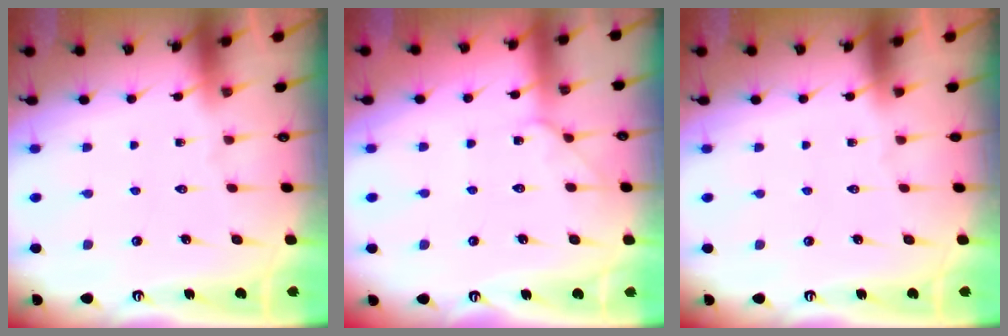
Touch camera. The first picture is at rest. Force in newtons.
{"total": 5.0, "press": 5.0, "slide": 0.6}
{"total": 0.0}